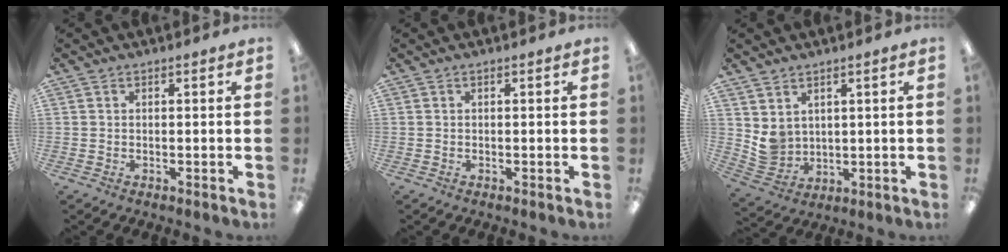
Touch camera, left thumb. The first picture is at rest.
{"total": 0.0}
{"total": 5.4, "force": [3.1, 4.3, 1.1], "torque": [-0.037, -0.017, 0.062]}